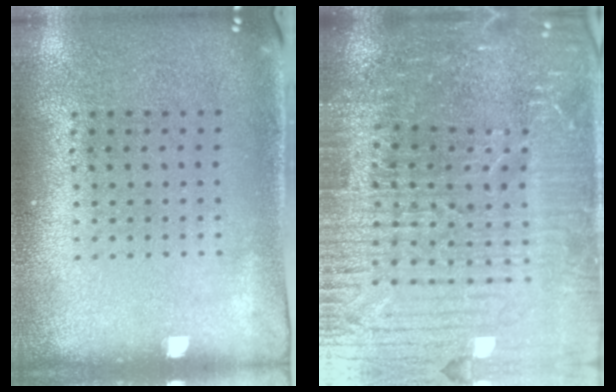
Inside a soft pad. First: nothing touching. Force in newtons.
{"total": 5.8, "press": 5.2, "slide": 2.6}